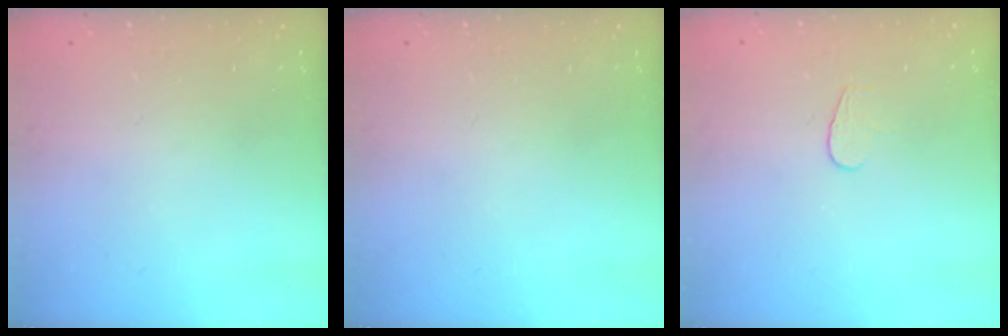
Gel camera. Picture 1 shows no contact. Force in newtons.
{"total": 0.0}
{"total": 4.3, "press": 4.3, "slide": 0.3}